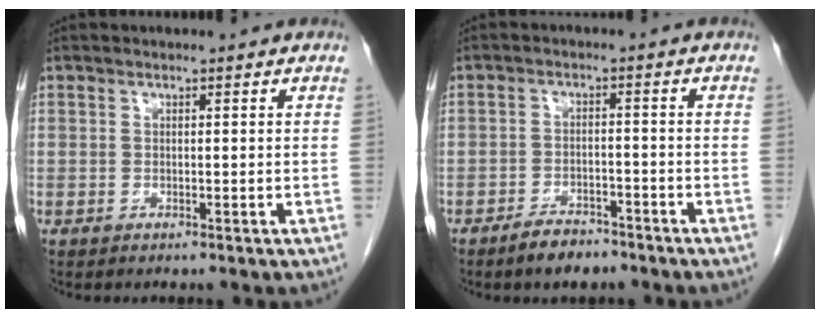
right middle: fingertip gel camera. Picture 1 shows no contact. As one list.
[{"total": 4.4, "force": [-3.6, 1.6, 1.9], "torque": [-0.037, 0.001, -0.056]}]